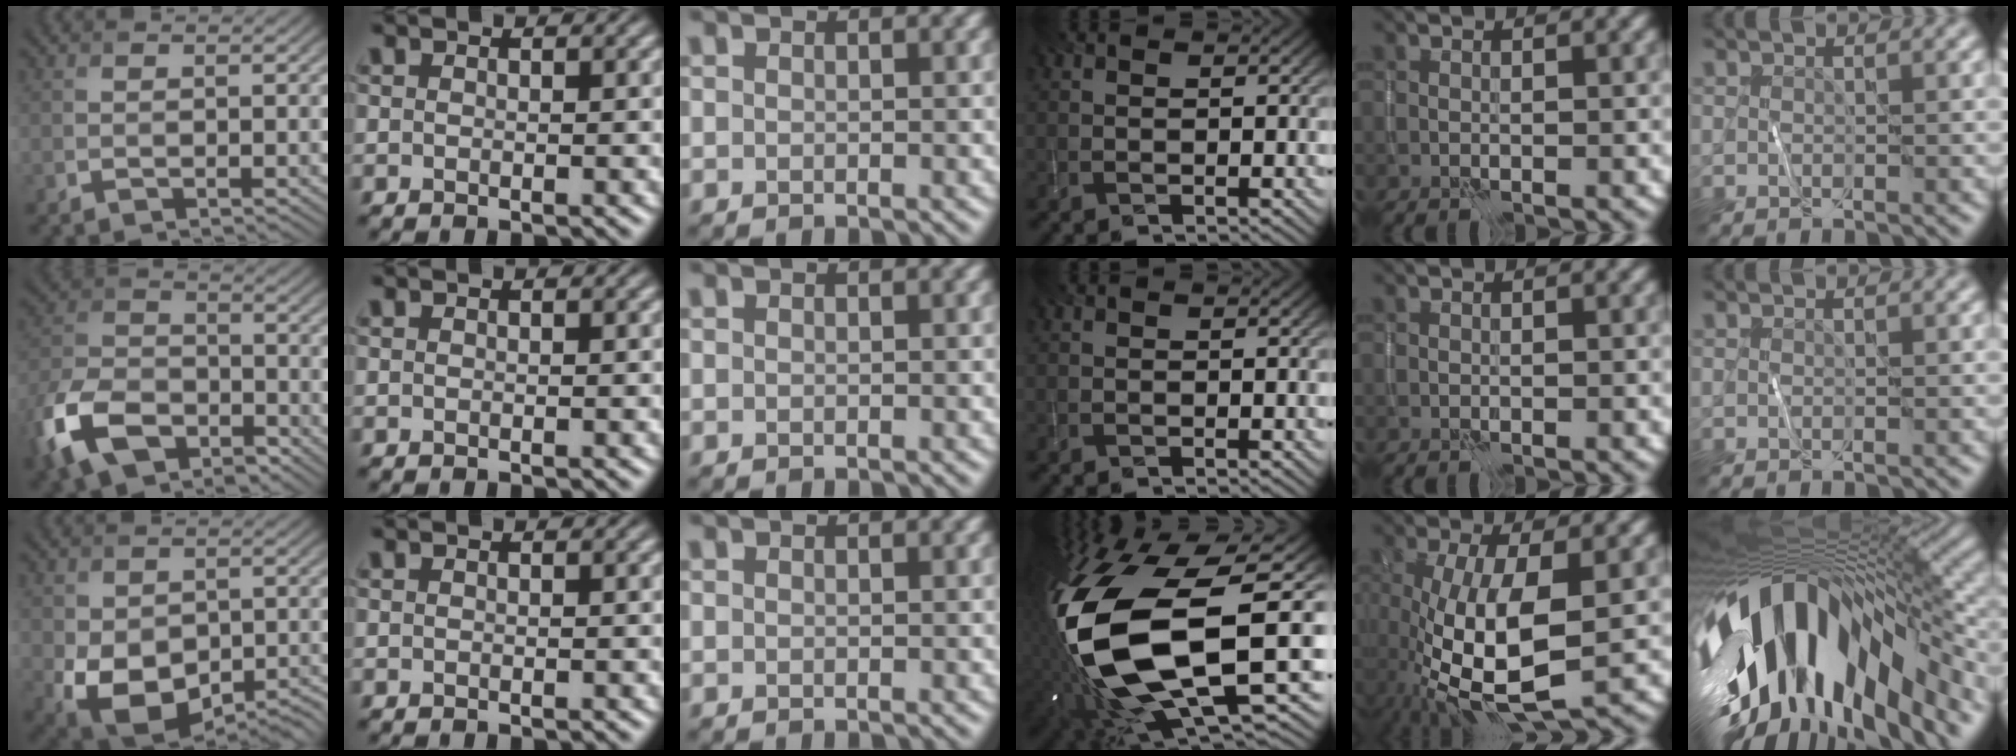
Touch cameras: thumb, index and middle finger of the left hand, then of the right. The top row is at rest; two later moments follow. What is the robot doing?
{"motion": "wipe", "object": "whiteboard"}